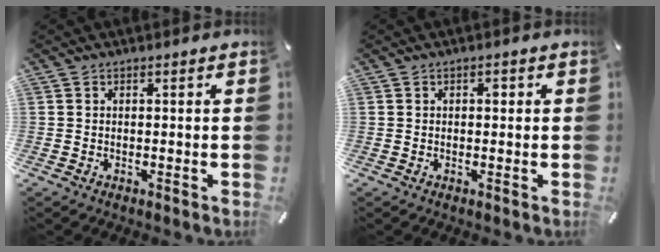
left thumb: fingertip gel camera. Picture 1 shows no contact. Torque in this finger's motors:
{"motor_torque": [0.04, 0.30, 0.04, -0.13, 0.03]}